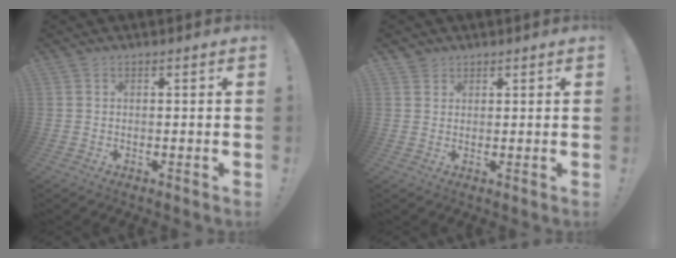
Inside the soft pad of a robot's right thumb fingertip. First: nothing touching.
{"total": 2.2, "force": [1.7, 1.4, 0.0], "torque": [0.004, -0.007, 0.031]}